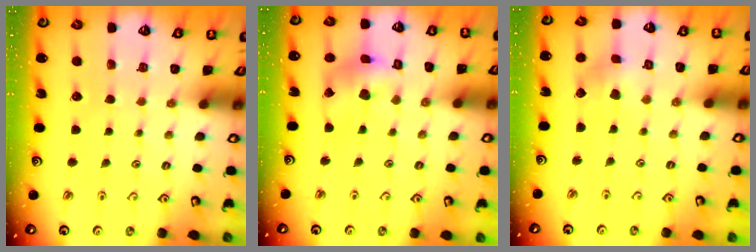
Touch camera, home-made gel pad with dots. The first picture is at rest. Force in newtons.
{"total": 10.9, "press": 10.8, "slide": 1.4}
{"total": 3.0, "press": 3.0, "slide": 0.1}